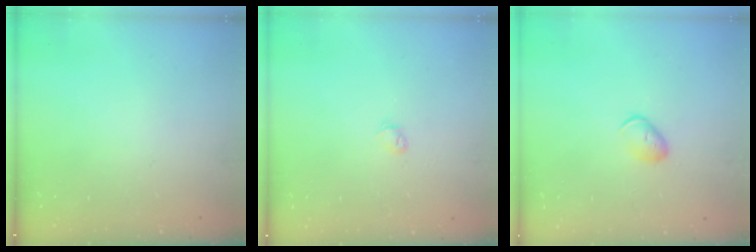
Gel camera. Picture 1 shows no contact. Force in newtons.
{"total": 2.6, "press": 2.5, "slide": 0.6}
{"total": 5.4, "press": 5.4, "slide": 0.7}